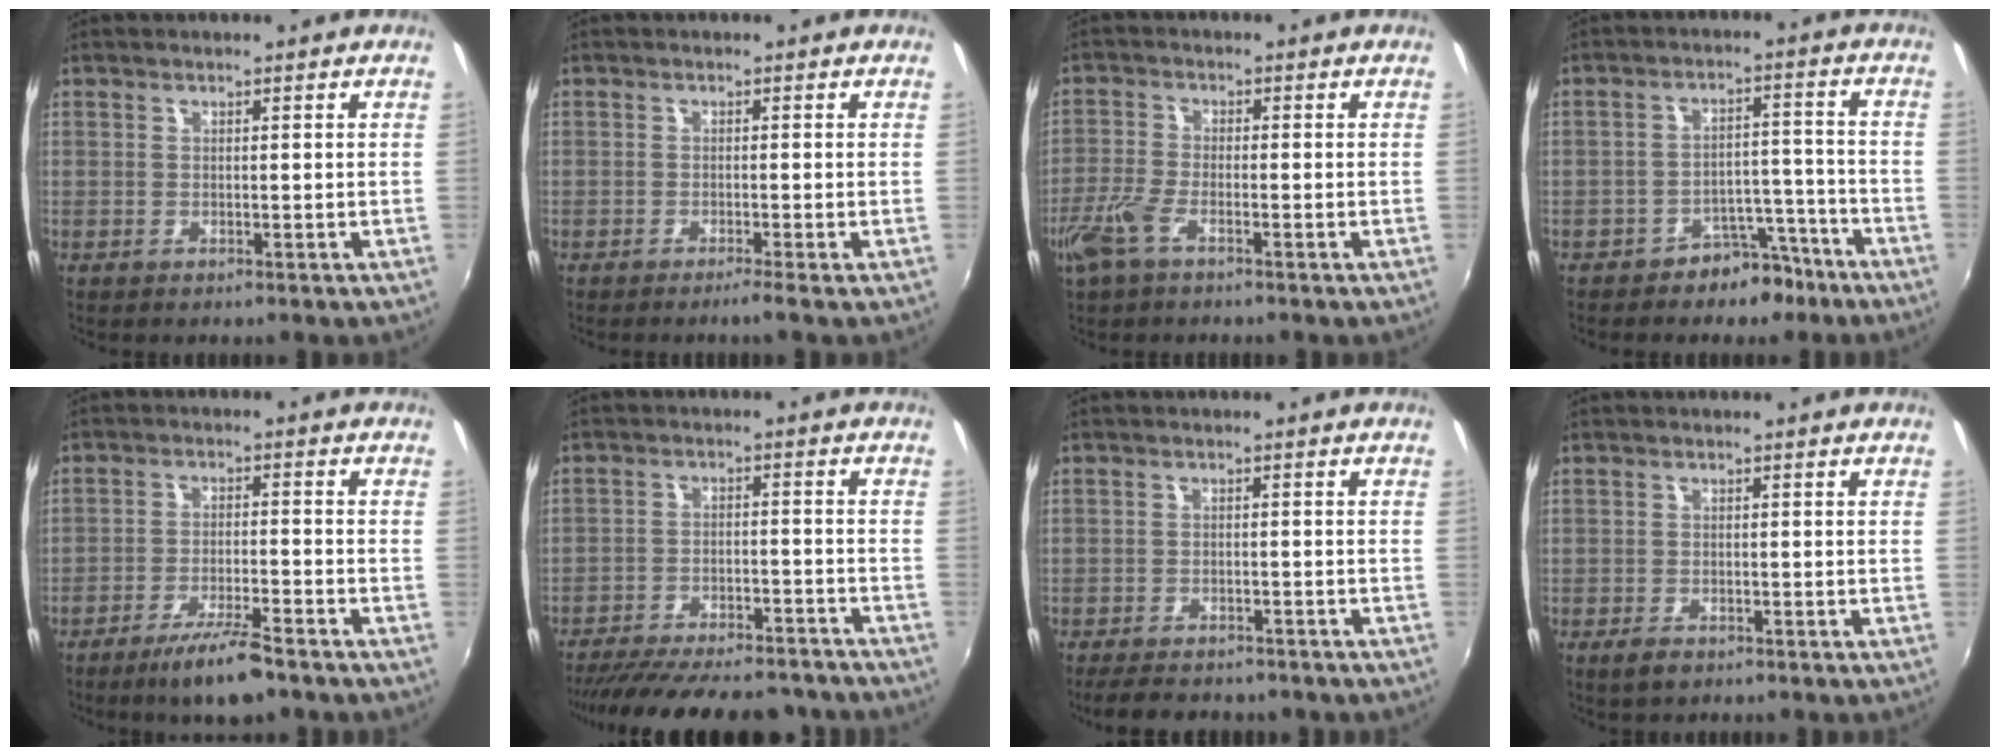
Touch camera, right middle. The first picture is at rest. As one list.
[{"total": 1.5, "force": [-1.1, -0.5, 0.9], "torque": [-0.016, -0.003, -0.023]}, {"total": 5.5, "force": [-3.5, 1.0, 4.0], "torque": [-0.103, -0.009, -0.074]}, {"total": 7.0, "force": [-5.4, 4.0, 2.0], "torque": [-0.028, 0.034, -0.072]}, {"total": 8.5, "force": [-6.4, 1.5, 5.4], "torque": [-0.114, -0.006, -0.108]}, {"total": 23.3, "force": [-20.2, 6.7, 9.4], "torque": [-0.188, -0.003, -0.268]}, {"total": 9.7, "force": [-7.9, 3.7, 4.2], "torque": [-0.094, -0.017, -0.113]}, {"total": 2.6, "force": [-1.8, 1.3, 1.4], "torque": [-0.032, -0.006, -0.034]}]